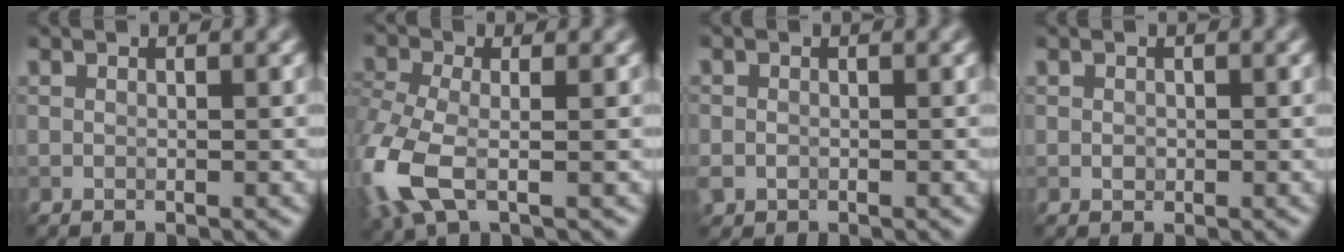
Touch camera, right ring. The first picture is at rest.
{"total": 5.7, "force": [-4.0, 1.8, 3.7], "torque": [-0.143, -0.028, -0.048]}
{"total": 1.6, "force": [-1.0, -0.8, -1.0], "torque": [-0.011, -0.016, 0.020]}
{"total": 1.2, "force": [-0.7, -0.6, -0.8], "torque": [-0.011, -0.013, 0.020]}